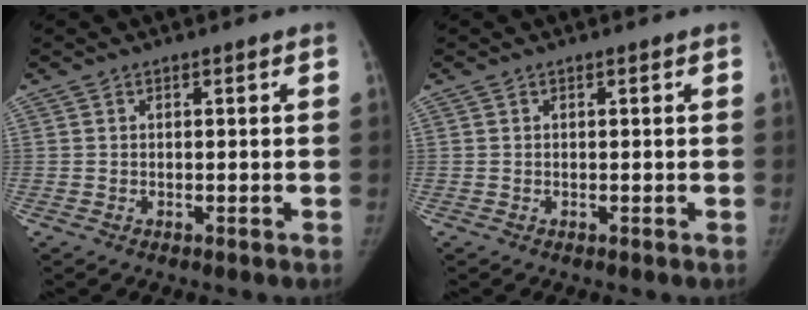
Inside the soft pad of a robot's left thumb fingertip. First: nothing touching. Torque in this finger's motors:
{"motor_torque": [0.03, 0.01, 0.10, -0.06, 0.04]}